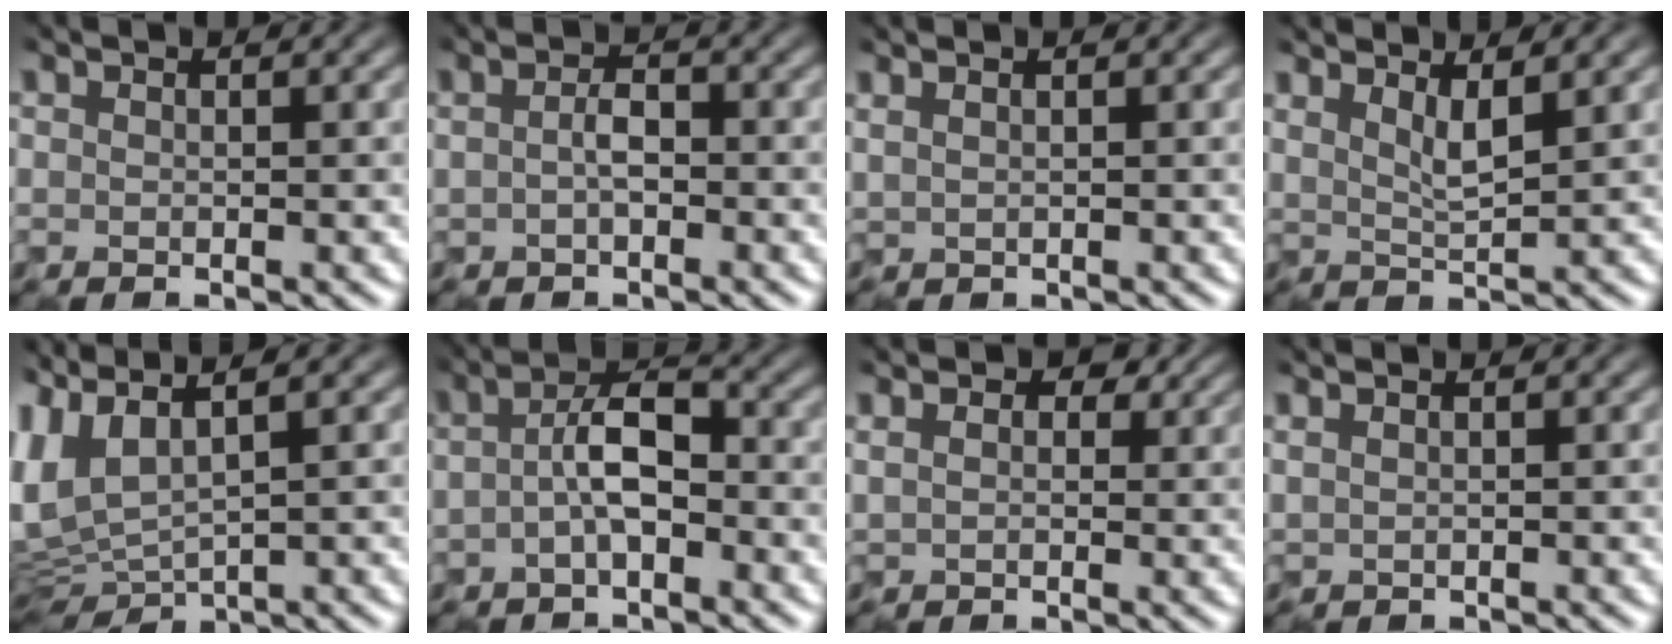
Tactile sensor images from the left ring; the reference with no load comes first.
{"total": 1.4, "force": [-0.3, 0.6, 1.1], "torque": [-0.027, 0.007, -0.010]}
{"total": 1.2, "force": [0.9, 0.6, 0.6], "torque": [-0.004, 0.006, 0.001]}
{"total": 2.2, "force": [1.5, 0.5, 1.6], "torque": [-0.022, -0.003, 0.025]}
{"total": 6.1, "force": [2.3, 2.6, 4.9], "torque": [-0.136, 0.009, 0.044]}
{"total": 3.6, "force": [-0.6, 1.6, 3.1], "torque": [-0.059, 0.013, -0.019]}
{"total": 4.9, "force": [2.6, 3.1, 2.7], "torque": [-0.050, 0.021, 0.035]}
{"total": 0.9, "force": [0.7, 0.5, 0.3], "torque": [-0.002, 0.004, 0.004]}